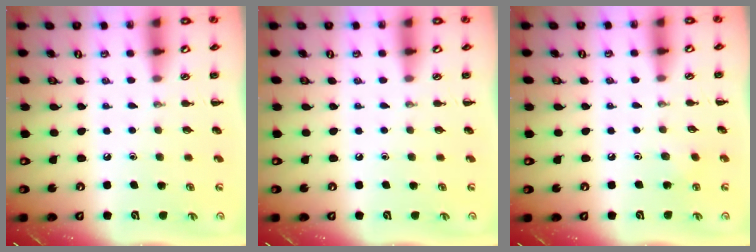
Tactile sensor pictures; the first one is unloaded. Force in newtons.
{"total": 0.0}
{"total": 2.6, "press": 2.5, "slide": 0.8}